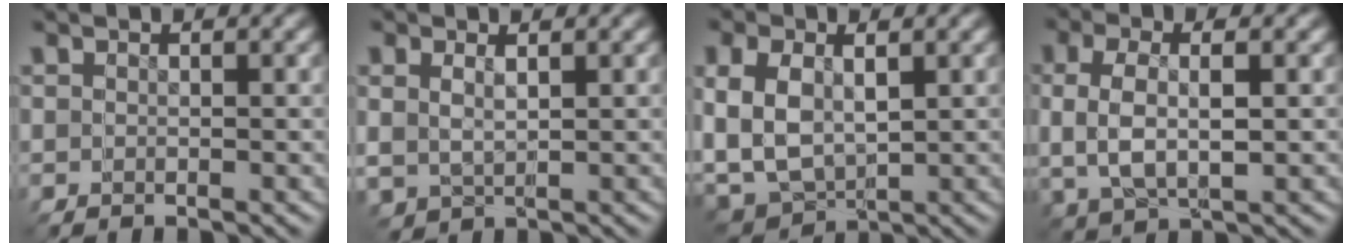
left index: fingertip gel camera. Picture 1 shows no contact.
{"total": 1.3, "force": [0.0, 0.7, 1.1], "torque": [-0.008, -0.005, 0.010]}
{"total": 7.4, "force": [-0.1, 6.8, 3.0], "torque": [-0.074, -0.018, 0.002]}
{"total": 2.5, "force": [0.6, -1.2, -2.0], "torque": [0.017, 0.015, 0.005]}